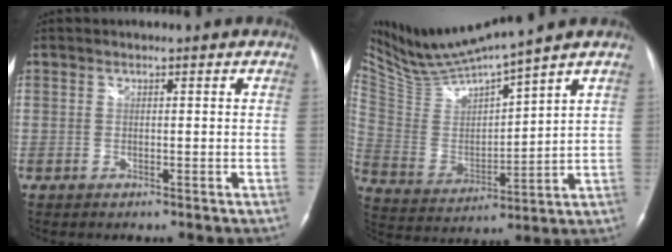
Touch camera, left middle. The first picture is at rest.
{"total": 13.4, "force": [12.4, -1.4, 4.9], "torque": [-0.106, -0.010, 0.249]}